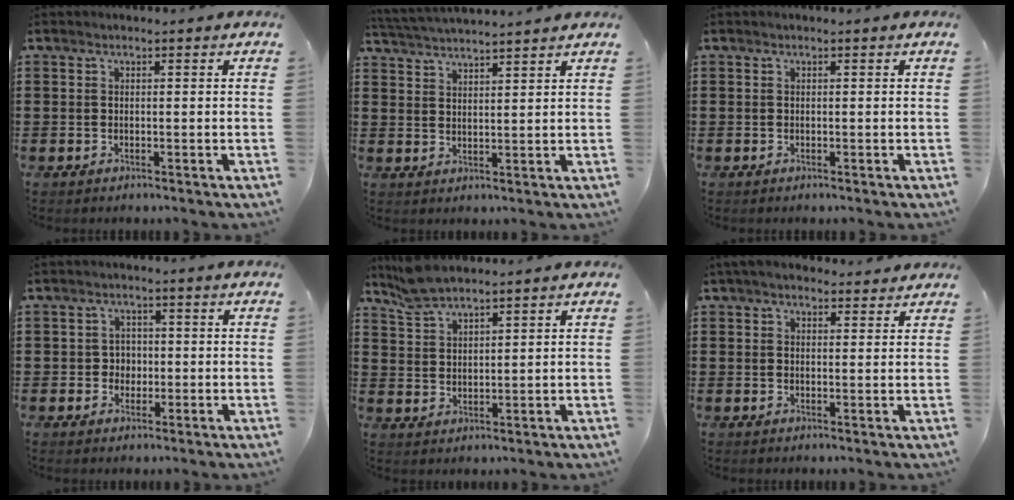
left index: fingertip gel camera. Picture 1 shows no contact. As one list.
[{"total": 3.2, "force": [3.1, -0.4, 0.3], "torque": [-0.018, -0.014, 0.056]}, {"total": 0.0}, {"total": 2.6, "force": [-0.2, 2.4, 1.0], "torque": [-0.028, 0.007, -0.008]}, {"total": 4.7, "force": [4.3, 1.1, 1.7], "torque": [-0.047, -0.005, 0.081]}, {"total": 3.3, "force": [2.8, 1.2, 1.3], "torque": [-0.032, 0.001, 0.052]}]